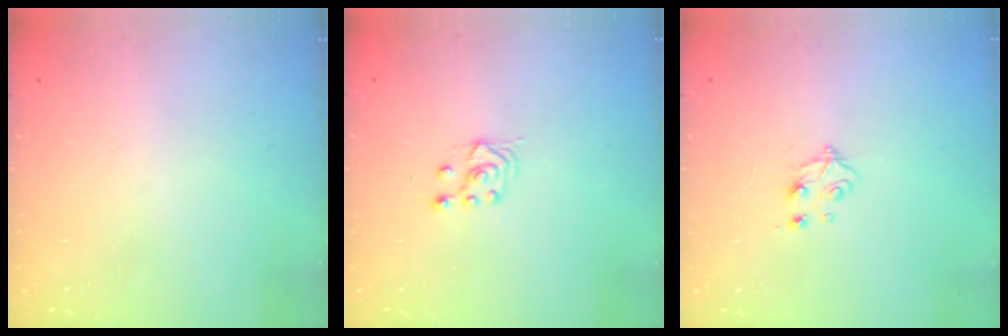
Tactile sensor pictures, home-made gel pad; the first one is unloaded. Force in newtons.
{"total": 3.7, "press": 3.6, "slide": 1.0}
{"total": 4.2, "press": 4.1, "slide": 0.8}